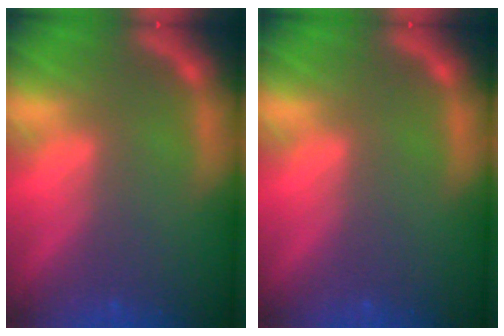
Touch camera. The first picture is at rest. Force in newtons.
{"total": 0.0}